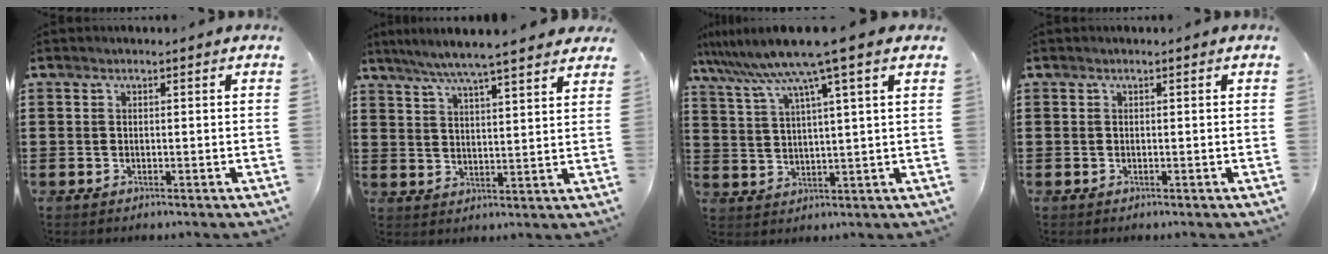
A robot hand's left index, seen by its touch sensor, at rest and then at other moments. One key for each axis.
{"total": 6.2, "fx": 5.4, "fy": -0.2, "fz": 2.9, "tx": -0.073, "ty": -0.022, "tz": 0.094}
{"total": 9.1, "fx": 6.6, "fy": -0.9, "fz": 6.1, "tx": -0.140, "ty": -0.033, "tz": 0.110}
{"total": 0.0}